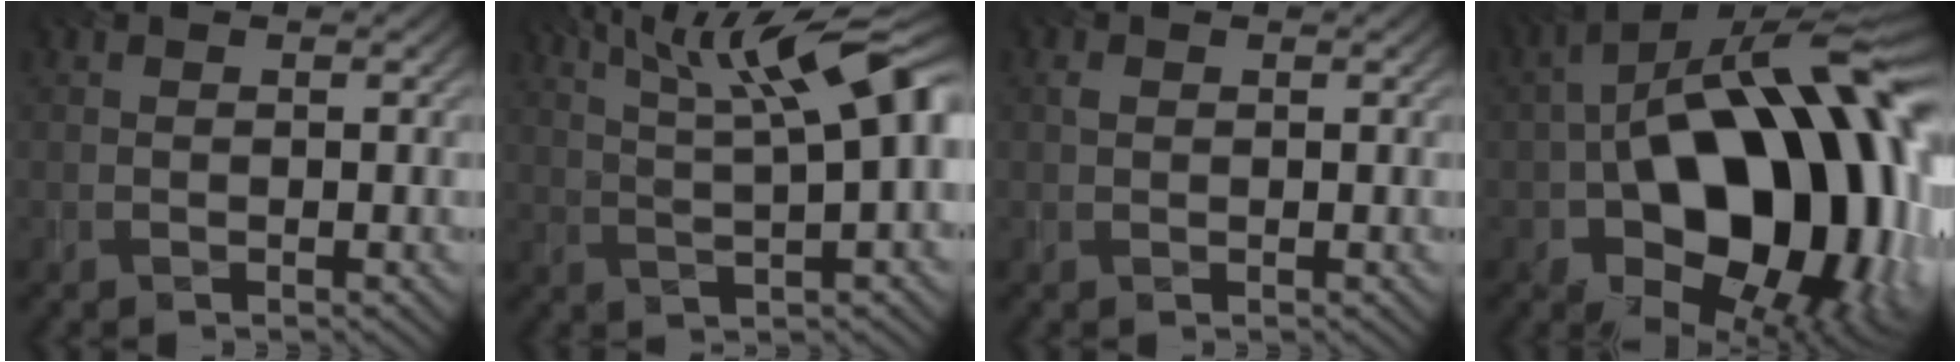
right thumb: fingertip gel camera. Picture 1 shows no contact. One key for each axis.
{"total": 14.0, "fx": 5.5, "fy": 3.9, "fz": 12.2, "tx": -0.170, "ty": 0.039, "tz": 0.068}
{"total": 0.7, "fx": 0.2, "fy": 0.5, "fz": 0.4, "tx": -0.009, "ty": 0.004, "tz": 0.005}
{"total": 20.4, "fx": -2.3, "fy": 11.8, "fz": 16.5, "tx": -0.261, "ty": -0.002, "tz": -0.034}